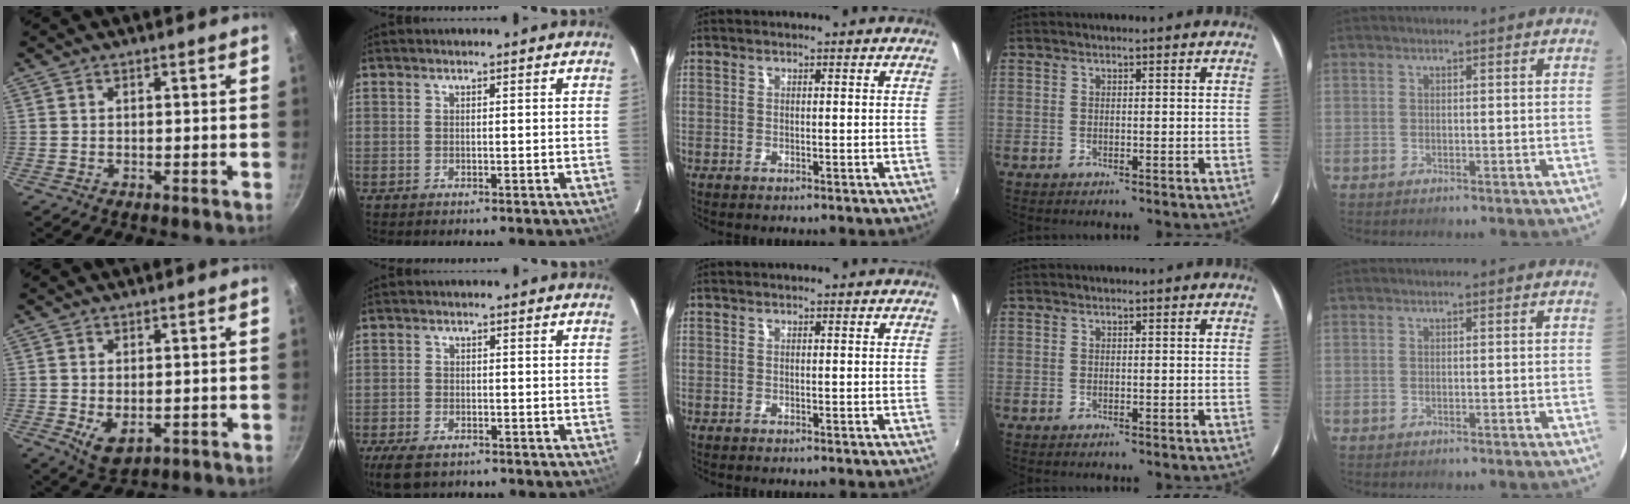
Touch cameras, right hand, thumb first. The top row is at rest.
{"thumb": {"total": 5.5, "force": [-0.9, 3.3, 4.2], "torque": [-0.071, -0.018, -0.005]}, "index": {"total": 6.5, "force": [-4.6, 3.2, 3.3], "torque": [-0.088, -0.016, -0.083]}}